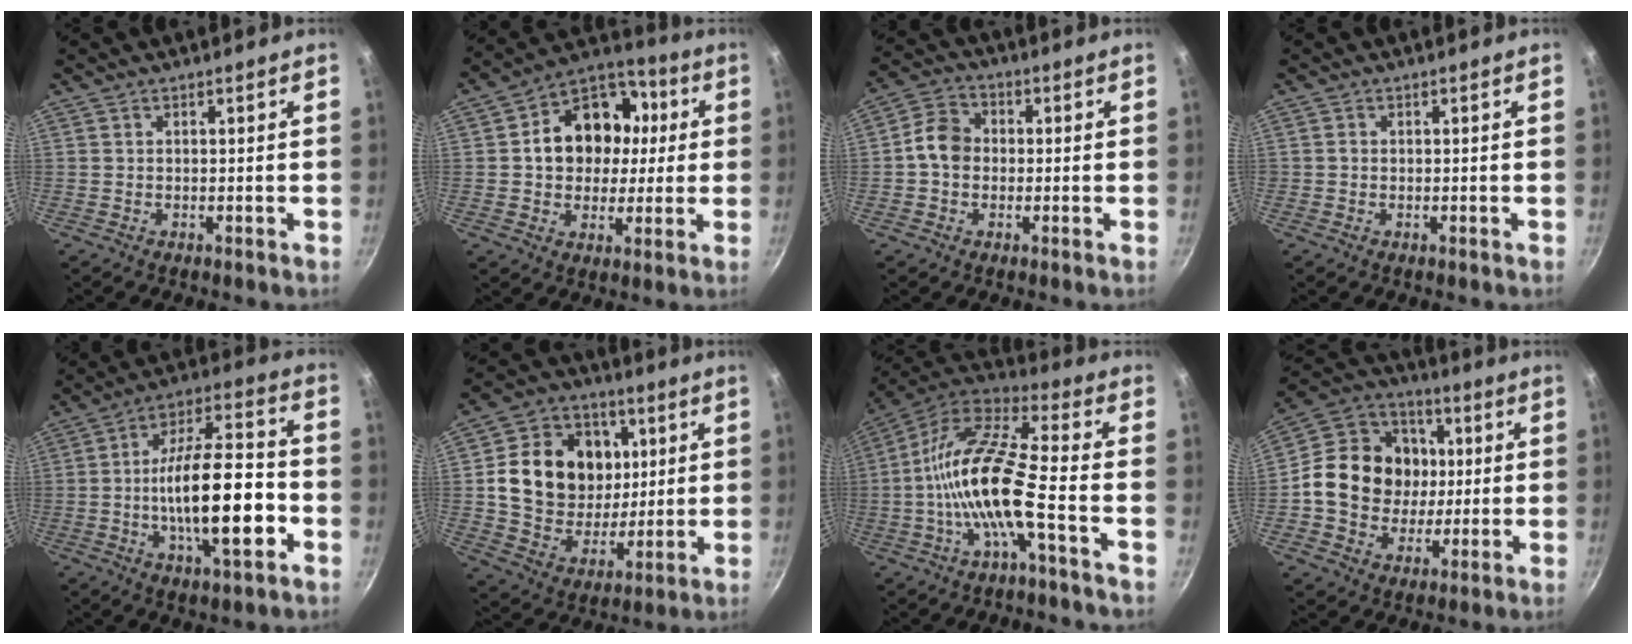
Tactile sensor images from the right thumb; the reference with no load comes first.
{"total": 16.4, "force": [2.1, 13.2, 9.5], "torque": [-0.117, 0.024, 0.023]}
{"total": 6.8, "force": [-0.4, 5.6, 3.8], "torque": [-0.043, 0.020, -0.024]}
{"total": 0.7, "force": [-0.1, 0.6, 0.2], "torque": [0.000, 0.002, -0.003]}
{"total": 19.2, "force": [-4.6, 6.8, 17.3], "torque": [-0.273, 0.040, -0.079]}
{"total": 20.0, "force": [3.6, 16.2, 11.1], "torque": [-0.166, -0.001, 0.066]}
{"total": 16.7, "force": [-4.2, 4.0, 15.7], "torque": [-0.299, 0.042, -0.095]}
{"total": 19.1, "force": [0.5, 16.4, 9.7], "torque": [-0.139, 0.024, 0.005]}